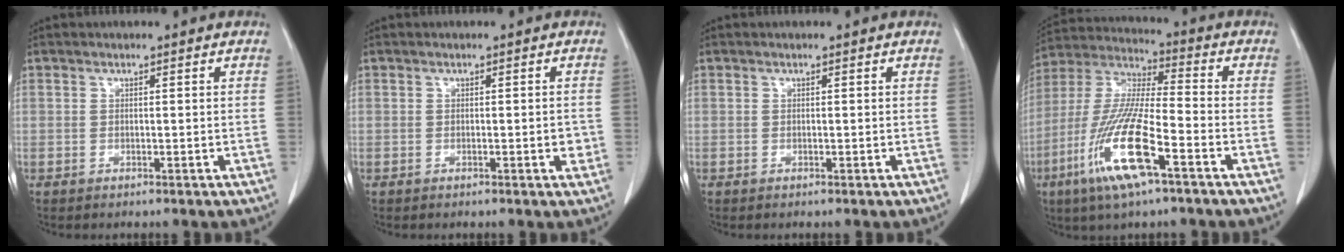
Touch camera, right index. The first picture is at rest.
{"total": 1.3, "force": [-0.3, 0.3, 1.3], "torque": [-0.015, -0.001, -0.004]}
{"total": 0.0}
{"total": 15.5, "force": [-7.0, 2.1, 13.7], "torque": [-0.290, -0.022, -0.134]}